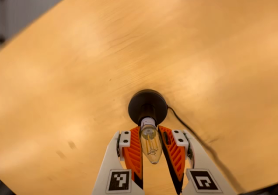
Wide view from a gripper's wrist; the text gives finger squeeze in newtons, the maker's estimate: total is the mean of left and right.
{"total": 13.1, "left": 14.1, "right": 12.0}